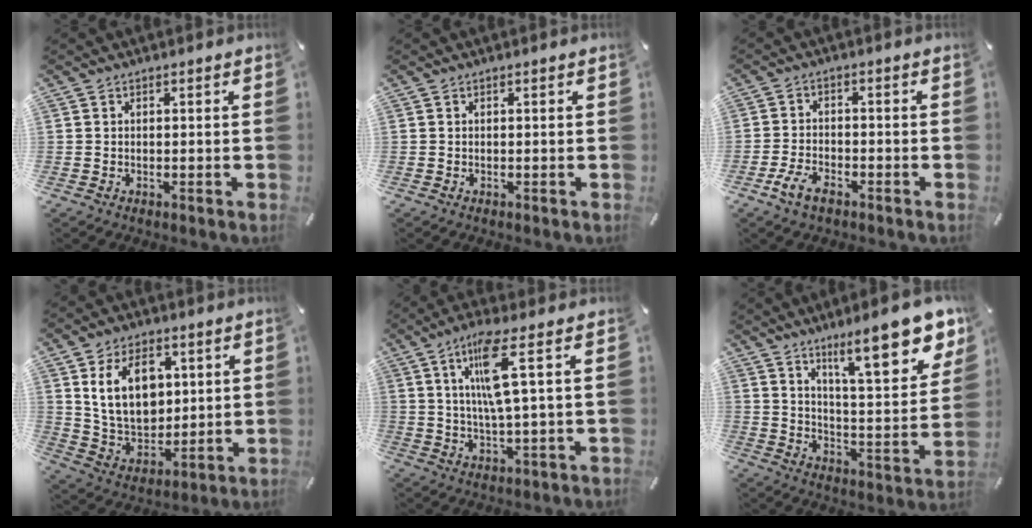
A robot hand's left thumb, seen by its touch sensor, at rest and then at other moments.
{"total": 0.0}
{"total": 5.4, "force": [-3.1, 2.9, 3.2], "torque": [-0.077, 0.012, -0.063]}
{"total": 13.6, "force": [4.9, 9.8, 8.1], "torque": [-0.160, -0.009, 0.090]}
{"total": 10.9, "force": [3.6, 1.2, 10.2], "torque": [-0.199, -0.003, 0.056]}
{"total": 18.6, "force": [12.2, 5.5, 12.8], "torque": [-0.186, -0.084, 0.194]}